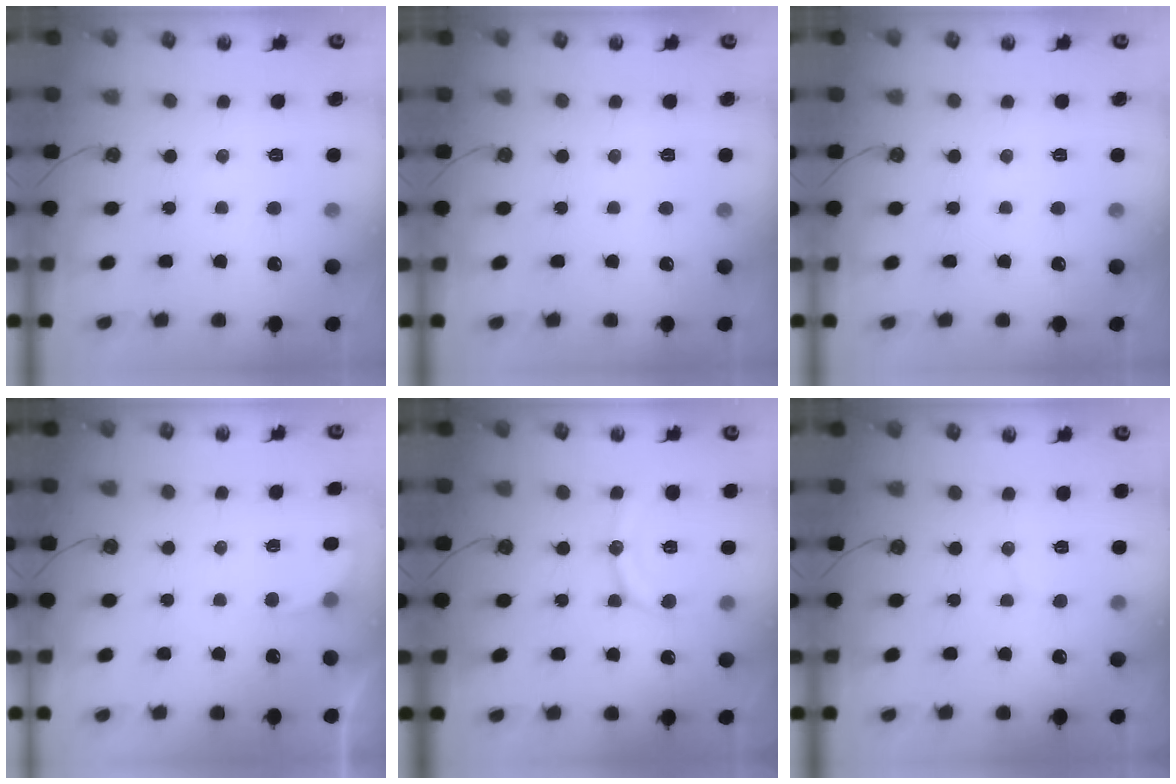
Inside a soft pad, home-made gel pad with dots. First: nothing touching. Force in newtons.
{"total": 0.0}
{"total": 0.0}
{"total": 3.0, "press": 2.9, "slide": 0.8}
{"total": 11.4, "press": 11.3, "slide": 1.2}
{"total": 3.1, "press": 3.1, "slide": 0.3}